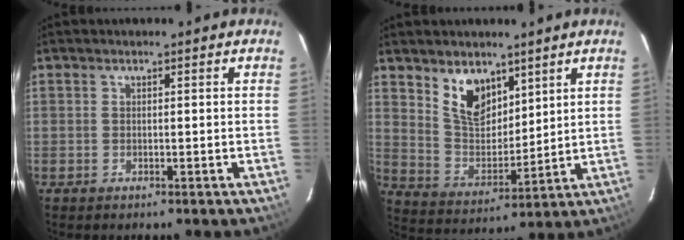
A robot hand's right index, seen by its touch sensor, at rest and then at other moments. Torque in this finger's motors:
{"motor_torque": [0.95, 0.89, 0.24, 0.06]}